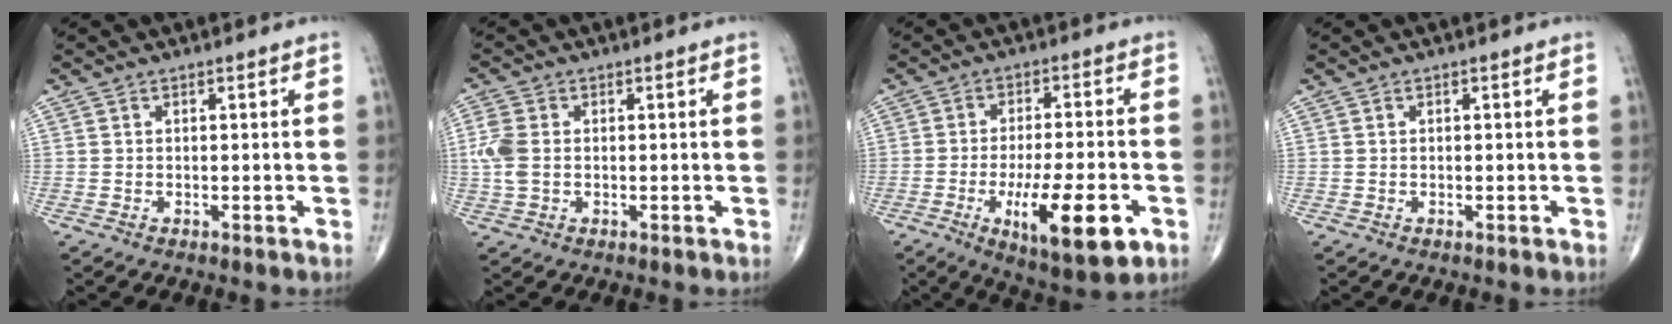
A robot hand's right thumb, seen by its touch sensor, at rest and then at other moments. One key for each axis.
{"total": 5.1, "fx": 0.0, "fy": 3.4, "fz": 3.8, "tx": -0.108, "ty": 0.006, "tz": -0.002}
{"total": 14.6, "fx": -5.2, "fy": 4.4, "fz": 12.9, "tx": -0.207, "ty": 0.005, "tz": -0.072}
{"total": 0.0}